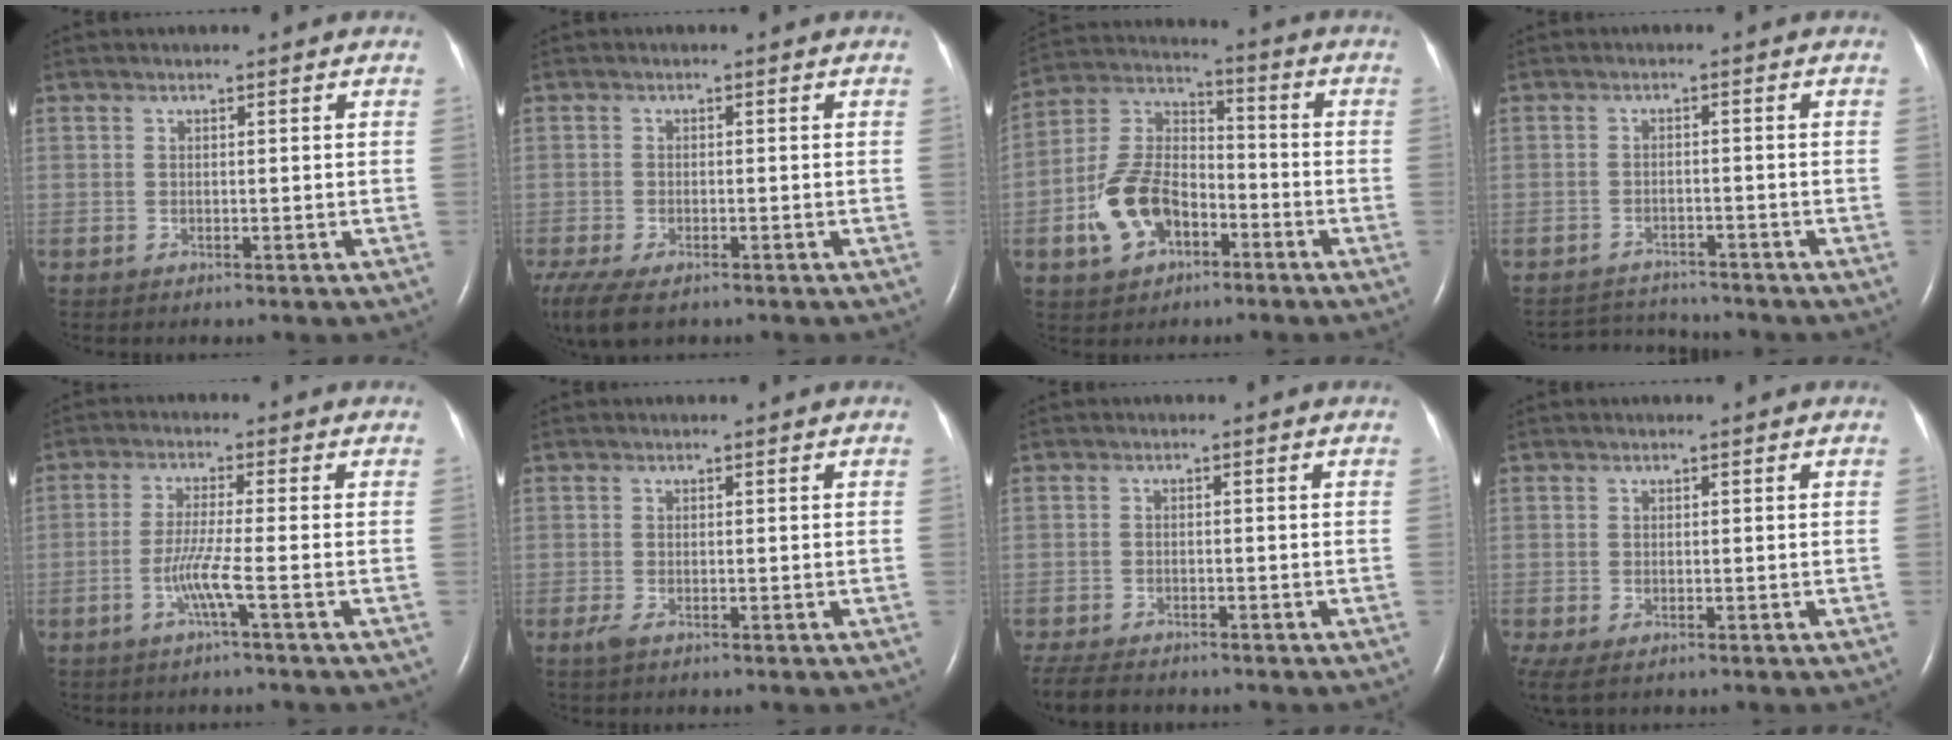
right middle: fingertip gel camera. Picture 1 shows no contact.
{"total": 10.2, "force": [-6.8, 4.3, 6.2], "torque": [-0.144, -0.017, -0.107]}
{"total": 11.7, "force": [-4.7, 7.1, 8.1], "torque": [-0.179, 0.019, -0.083]}
{"total": 4.9, "force": [-4.9, 0.2, -0.4], "torque": [0.000, 0.000, -0.080]}
{"total": 4.3, "force": [-1.8, -1.0, 3.8], "torque": [-0.080, -0.009, -0.039]}
{"total": 1.1, "force": [-0.6, 0.2, 0.8], "torque": [-0.027, -0.005, -0.013]}
{"total": 6.6, "force": [-5.7, 1.9, 2.7], "torque": [-0.047, -0.013, -0.093]}
{"total": 2.8, "force": [-1.4, 1.2, 2.0], "torque": [-0.043, -0.010, -0.021]}